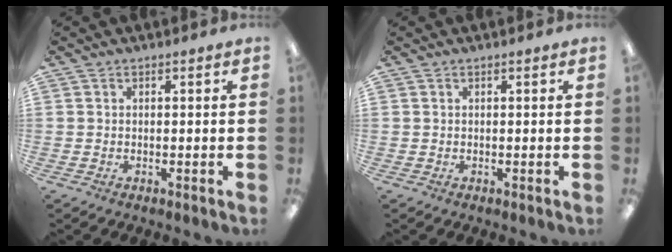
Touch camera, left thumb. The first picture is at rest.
{"total": 0.0}